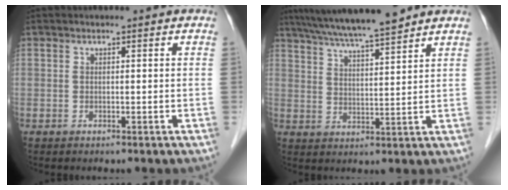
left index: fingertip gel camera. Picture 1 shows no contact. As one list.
[{"total": 12.5, "force": [10.9, 0.1, 6.2], "torque": [-0.110, 0.020, 0.172]}]